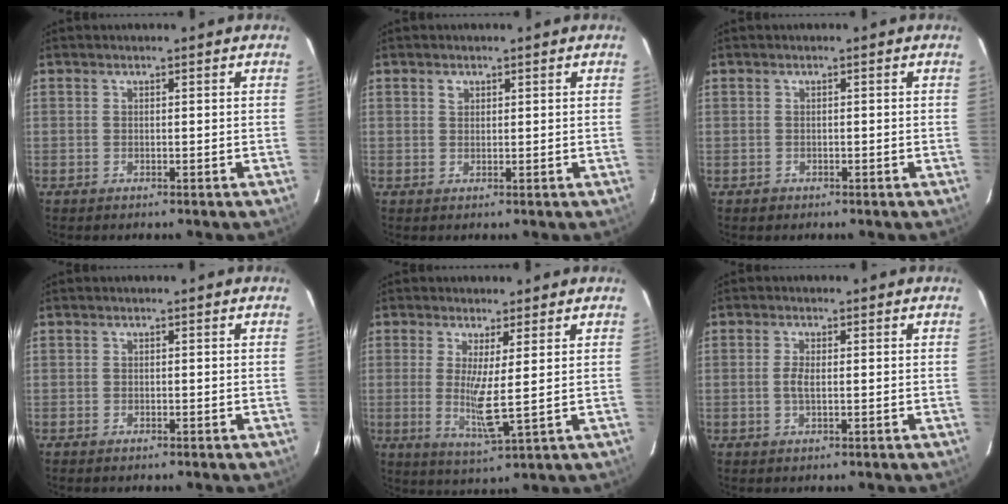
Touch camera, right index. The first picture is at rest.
{"total": 1.2, "force": [0.6, 0.9, 0.4], "torque": [-0.007, 0.005, 0.010]}
{"total": 1.2, "force": [-0.6, 1.0, 0.0], "torque": [0.000, 0.004, -0.006]}
{"total": 0.5, "force": [-0.5, 0.2, 0.1], "torque": [-0.004, 0.001, -0.010]}
{"total": 8.9, "force": [2.5, 0.0, 8.5], "torque": [-0.151, -0.030, 0.042]}
{"total": 2.0, "force": [0.0, 0.5, 2.0], "torque": [-0.039, -0.001, -0.002]}